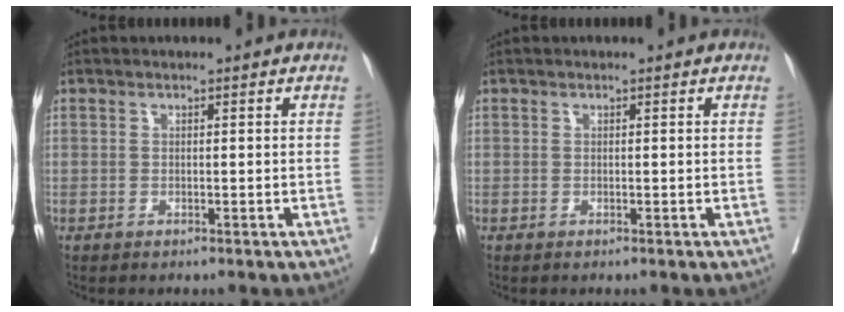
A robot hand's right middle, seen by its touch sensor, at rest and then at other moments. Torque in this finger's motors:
{"motor_torque": [-0.05, 0.00, 0.00, 0.00]}